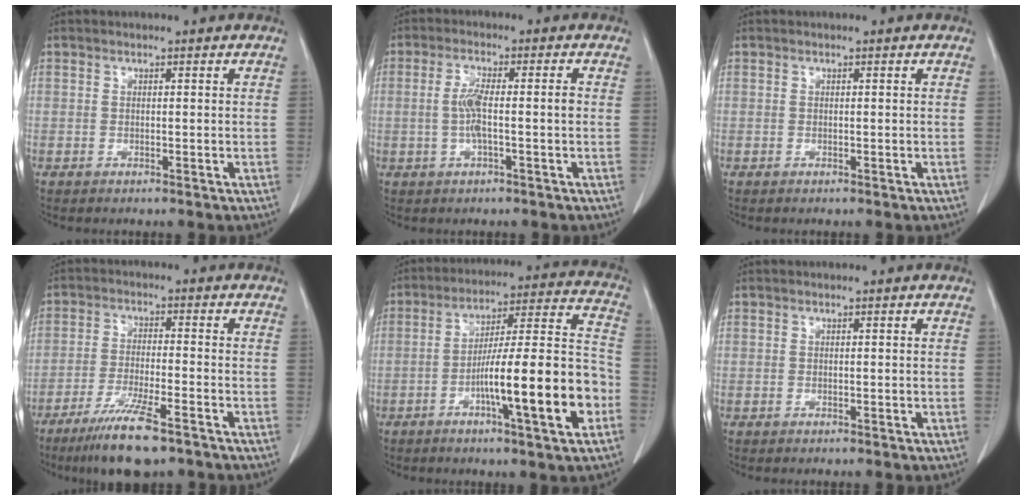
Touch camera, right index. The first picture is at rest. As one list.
[{"total": 4.8, "force": [-0.6, 0.4, 4.8], "torque": [-0.098, 0.006, -0.011]}, {"total": 0.0}, {"total": 9.6, "force": [-6.8, 1.0, 6.7], "torque": [-0.121, -0.024, -0.112]}, {"total": 17.5, "force": [-6.1, 1.0, 16.4], "torque": [-0.251, 0.011, -0.093]}, {"total": 0.0}]